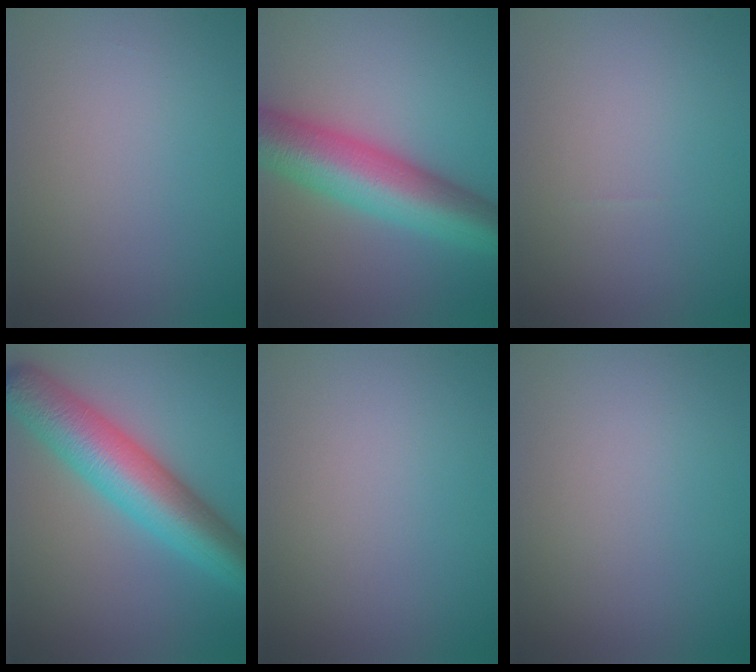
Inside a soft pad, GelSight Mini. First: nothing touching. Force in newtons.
{"total": 9.8, "press": 9.8, "slide": 0.2}
{"total": 0.0}
{"total": 8.9, "press": 8.9, "slide": 0.1}
{"total": 0.0}
{"total": 0.0}